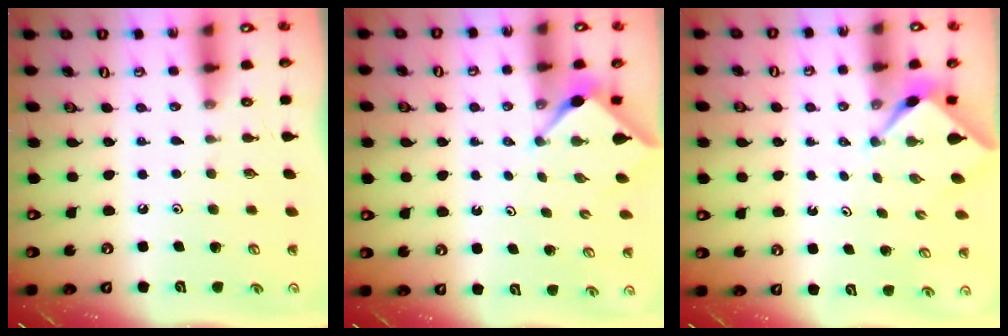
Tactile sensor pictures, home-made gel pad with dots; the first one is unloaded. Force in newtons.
{"total": 3.1, "press": 3.1, "slide": 0.4}
{"total": 2.2, "press": 2.2, "slide": 0.1}